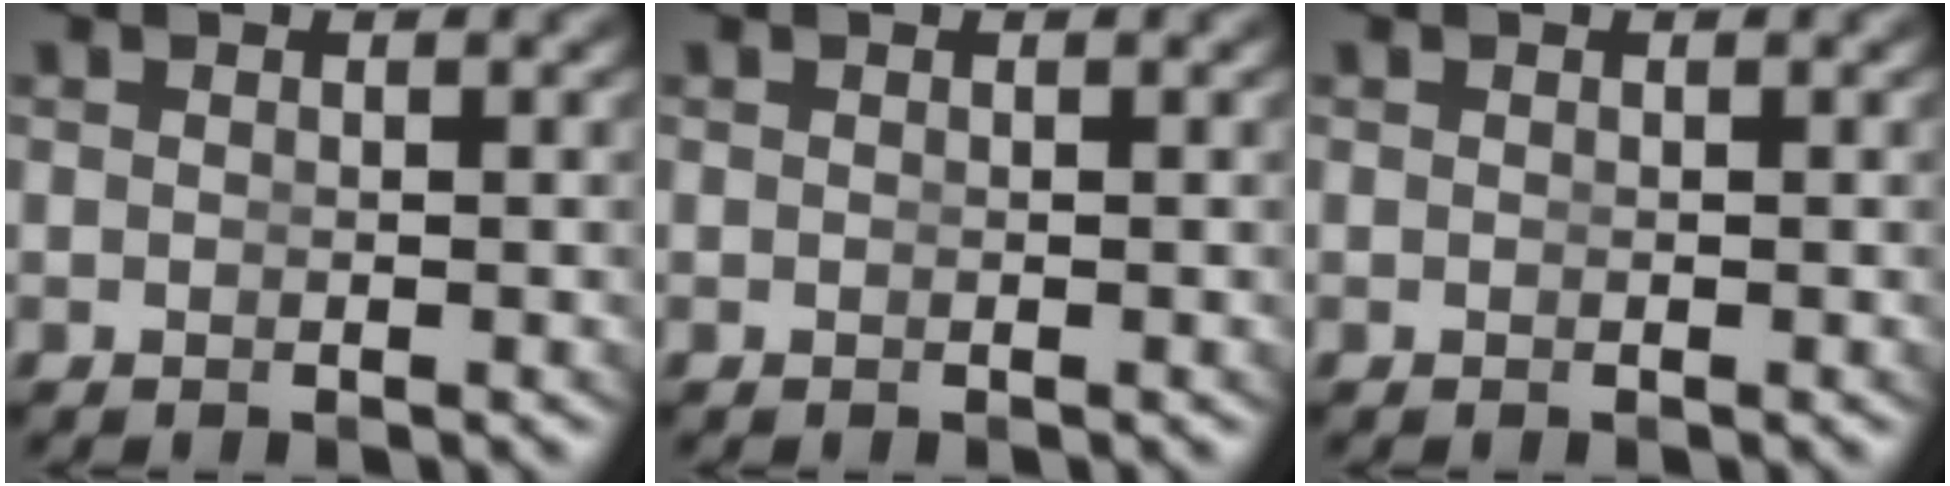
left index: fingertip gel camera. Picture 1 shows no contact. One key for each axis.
{"total": 0.0}
{"total": 0.0}